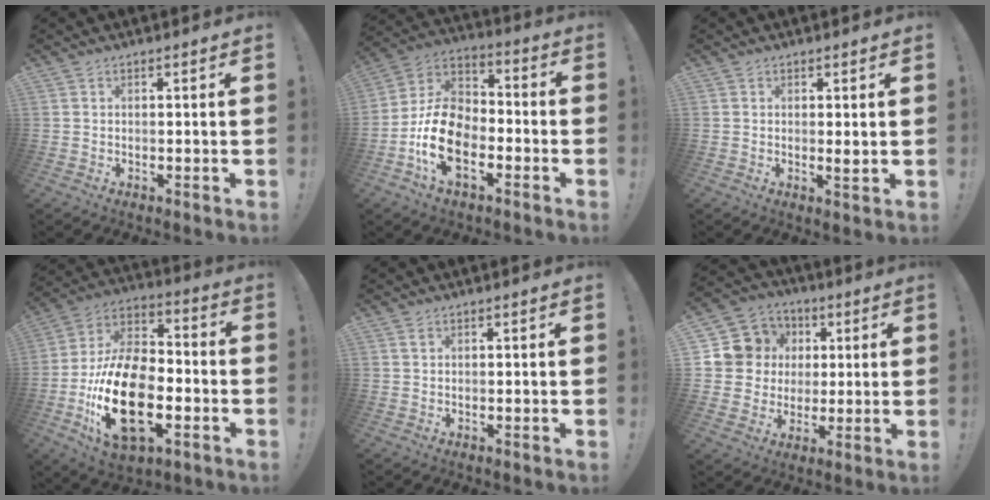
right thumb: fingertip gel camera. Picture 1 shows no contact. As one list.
[{"total": 17.0, "force": [-6.9, 10.8, 11.1], "torque": [-0.211, 0.037, -0.117]}, {"total": 1.7, "force": [0.4, 0.0, 1.7], "torque": [-0.015, -0.010, 0.003]}, {"total": 24.7, "force": [-7.8, 14.0, 18.8], "torque": [-0.368, 0.038, -0.124]}, {"total": 1.0, "force": [0.6, 0.5, 0.6], "torque": [-0.009, 0.000, 0.011]}, {"total": 11.4, "force": [2.4, 10.8, 2.8], "torque": [-0.048, -0.006, 0.061]}]